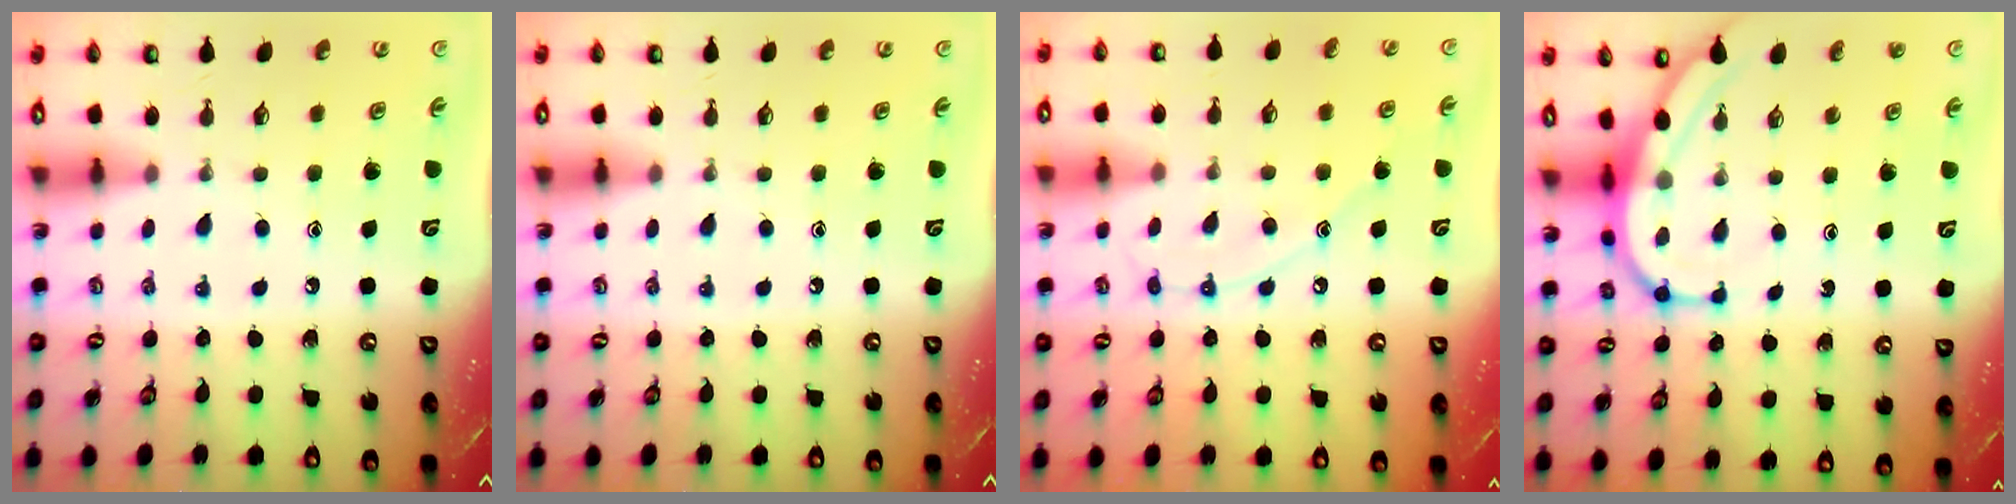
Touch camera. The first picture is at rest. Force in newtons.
{"total": 0.0}
{"total": 9.5, "press": 9.4, "slide": 0.8}
{"total": 7.9, "press": 7.9, "slide": 0.8}